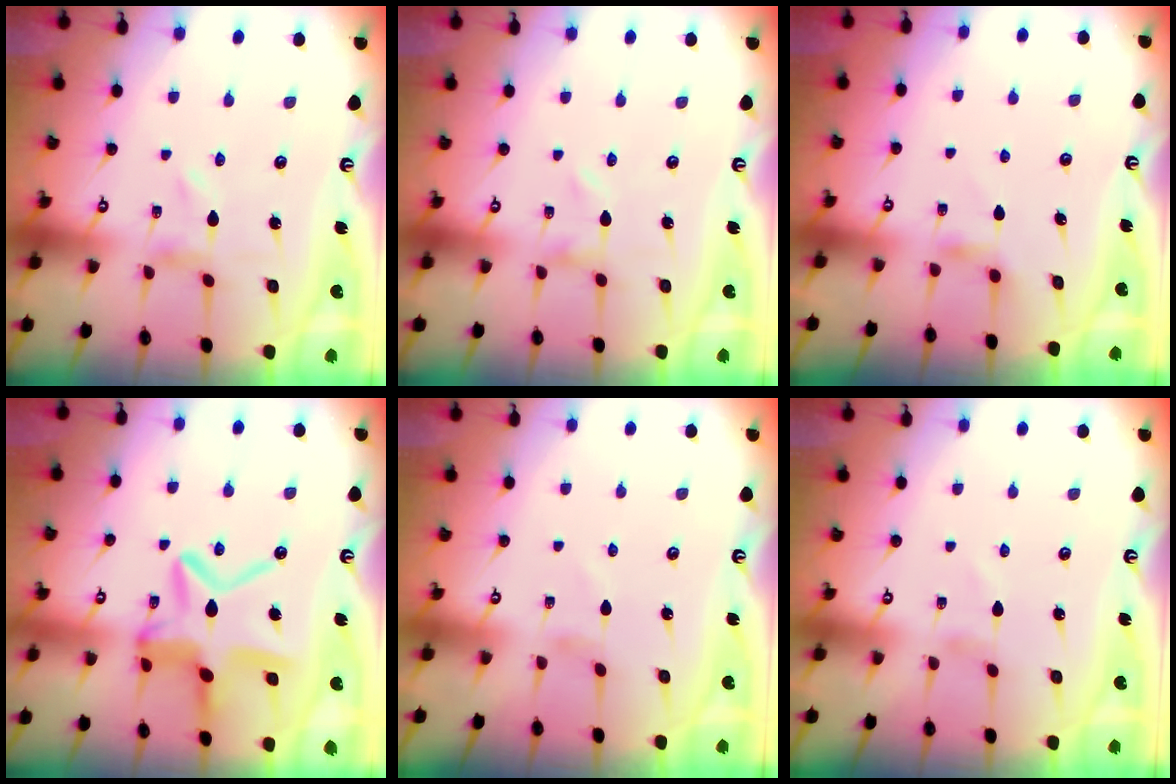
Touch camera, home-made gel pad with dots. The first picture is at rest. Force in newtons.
{"total": 0.0}
{"total": 3.3, "press": 3.3, "slide": 0.5}
{"total": 15.0, "press": 14.9, "slide": 1.5}
{"total": 0.9, "press": 0.8, "slide": 0.2}
{"total": 1.0, "press": 1.0, "slide": 0.1}